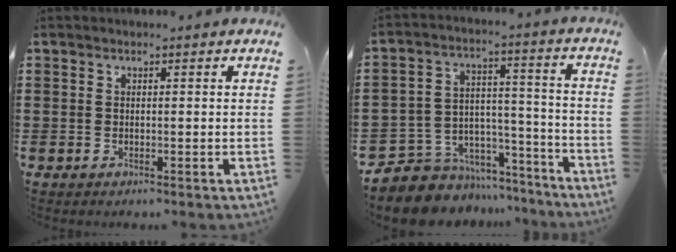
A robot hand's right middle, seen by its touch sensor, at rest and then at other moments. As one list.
[{"total": 6.9, "force": [-5.7, 3.9, 0.0], "torque": [-0.018, 0.010, -0.108]}]